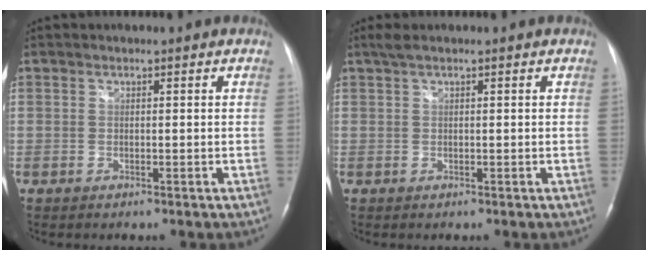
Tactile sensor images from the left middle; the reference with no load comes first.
{"total": 1.6, "force": [1.1, 0.1, 1.2], "torque": [-0.035, 0.019, 0.023]}